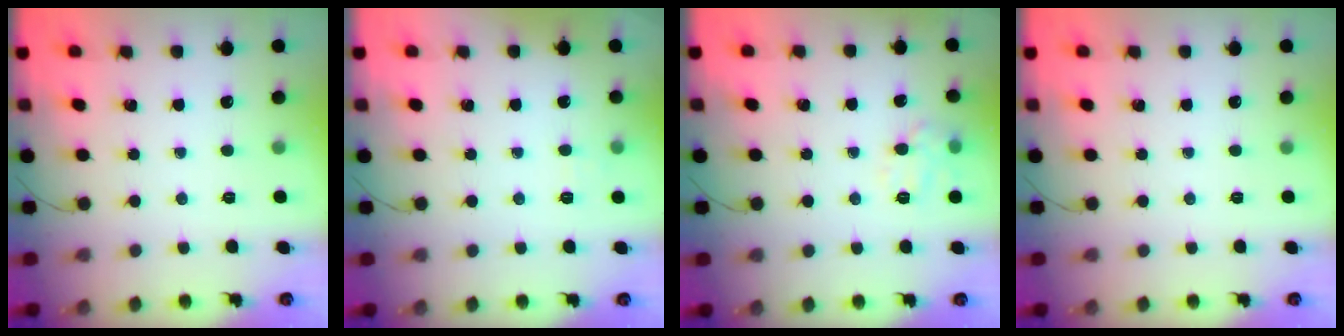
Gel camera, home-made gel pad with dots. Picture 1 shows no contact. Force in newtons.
{"total": 4.5, "press": 4.3, "slide": 1.1}
{"total": 9.4, "press": 9.4, "slide": 0.6}
{"total": 0.0}